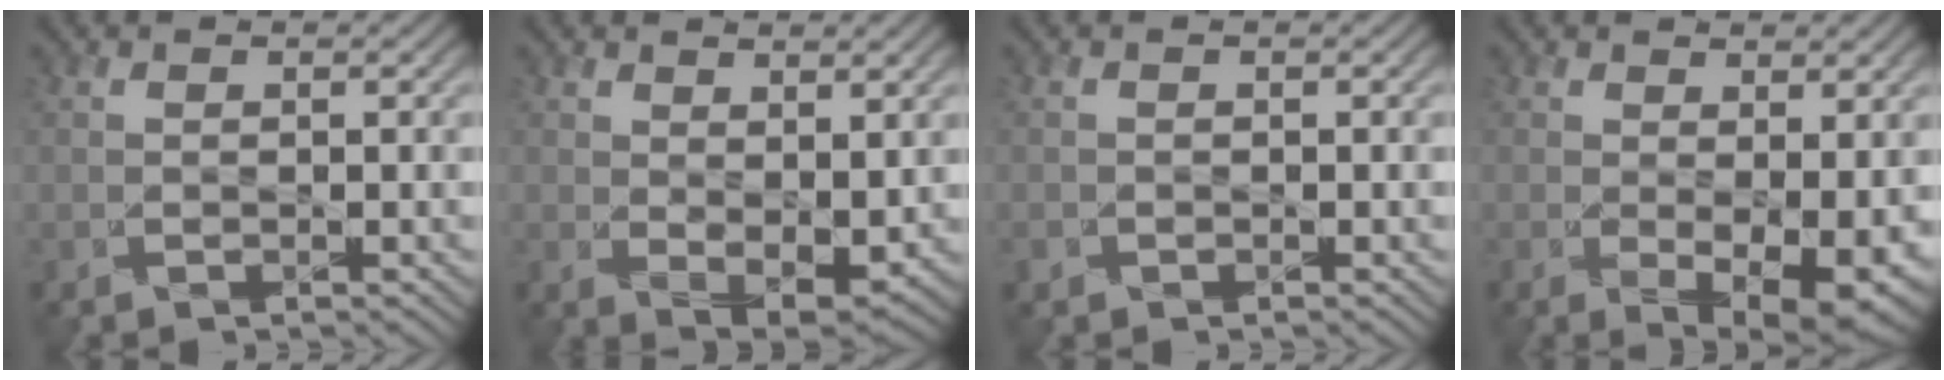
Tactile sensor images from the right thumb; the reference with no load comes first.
{"total": 4.8, "force": [1.3, 2.6, 3.8], "torque": [-0.075, -0.017, 0.032]}
{"total": 0.7, "force": [-0.5, 0.5, 0.1], "torque": [-0.003, -0.004, -0.011]}
{"total": 6.2, "force": [-0.3, 2.8, 5.5], "torque": [-0.097, -0.022, 0.009]}